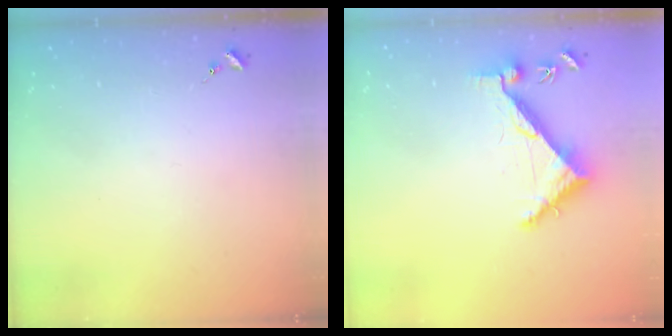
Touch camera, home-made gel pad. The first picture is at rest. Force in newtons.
{"total": 6.2, "press": 6.2, "slide": 0.7}